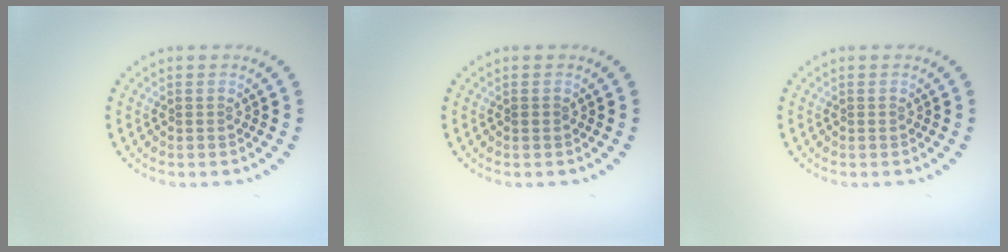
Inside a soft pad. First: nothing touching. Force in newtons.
{"total": 0.7, "press": 0.7, "slide": 0.0}
{"total": 0.0}